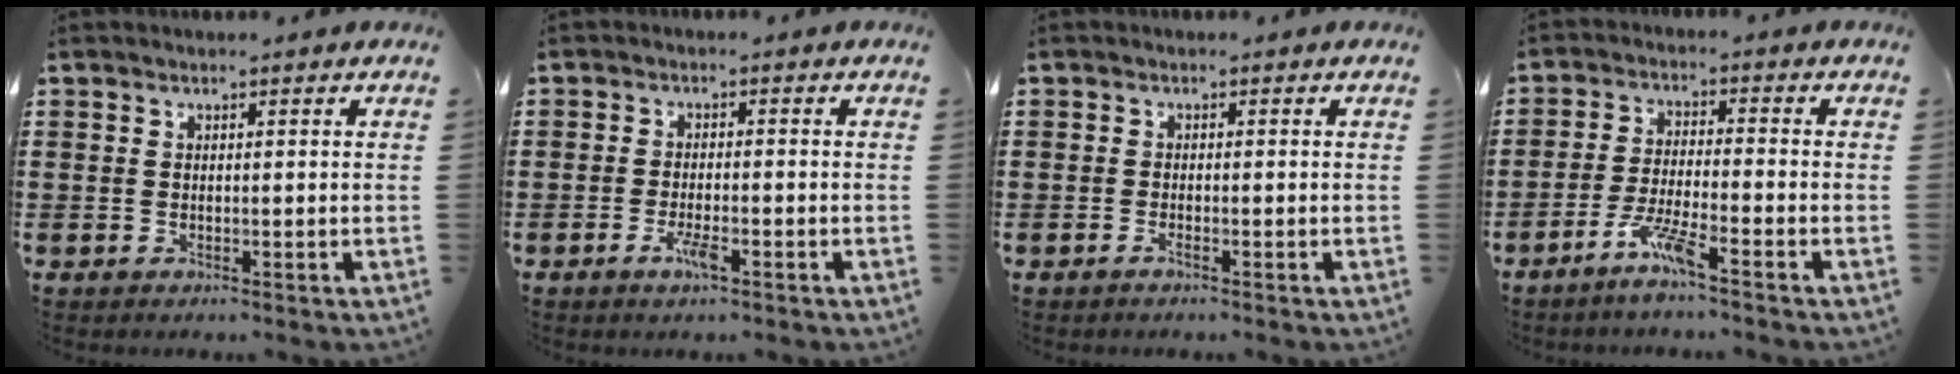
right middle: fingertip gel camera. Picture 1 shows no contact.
{"total": 3.1, "force": [-1.6, 0.6, 2.6], "torque": [-0.059, -0.006, -0.031]}
{"total": 0.9, "force": [-0.6, -0.1, 0.7], "torque": [-0.014, -0.006, -0.009]}
{"total": 5.7, "force": [-4.1, 0.2, 4.0], "torque": [-0.086, -0.010, -0.075]}